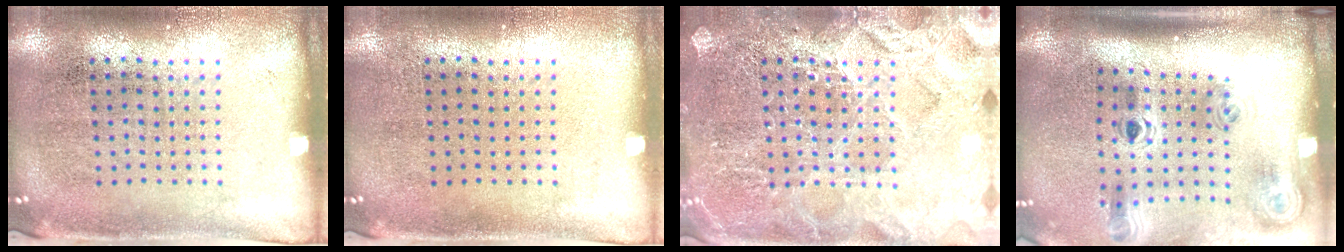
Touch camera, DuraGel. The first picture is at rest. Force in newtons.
{"total": 0.0}
{"total": 6.1, "press": 6.0, "slide": 0.9}
{"total": 2.0, "press": 1.4, "slide": 1.5}